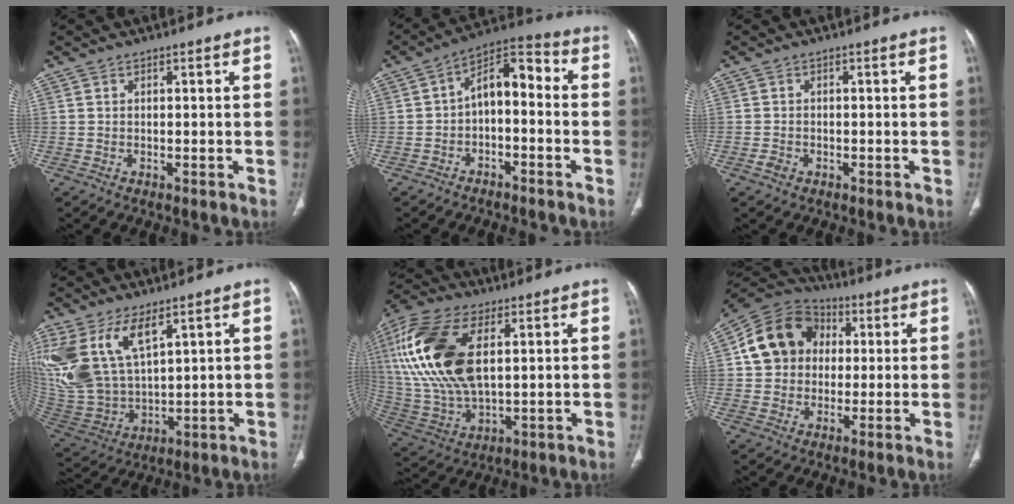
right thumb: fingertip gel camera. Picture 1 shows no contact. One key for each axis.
{"total": 9.7, "fx": -1.6, "fy": 5.5, "fz": 7.9, "tx": -0.105, "ty": 0.053, "tz": -0.037}
{"total": 1.5, "fx": -0.8, "fy": 1.1, "fz": 0.7, "tx": -0.015, "ty": 0.004, "tz": -0.014}
{"total": 18.4, "fx": 8.6, "fy": 9.6, "fz": 13.2, "tx": -0.284, "ty": -0.027, "tz": 0.188}
{"total": 22.6, "fx": 5.6, "fy": 11.7, "fz": 18.5, "tx": -0.400, "ty": -0.010, "tz": 0.104}
{"total": 13.8, "fx": 2.0, "fy": 11.7, "fz": 6.9, "tx": -0.107, "ty": 0.018, "tz": 0.026}